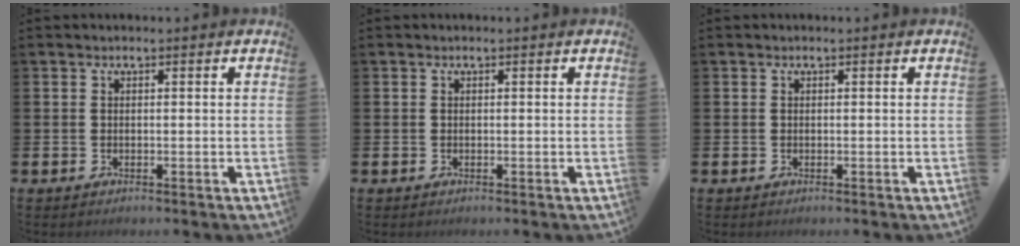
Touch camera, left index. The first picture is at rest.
{"total": 0.0}
{"total": 0.0}